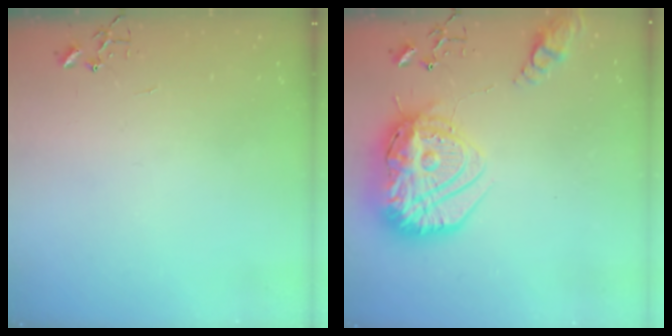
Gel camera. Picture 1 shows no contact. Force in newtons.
{"total": 27.0, "press": 26.8, "slide": 2.8}